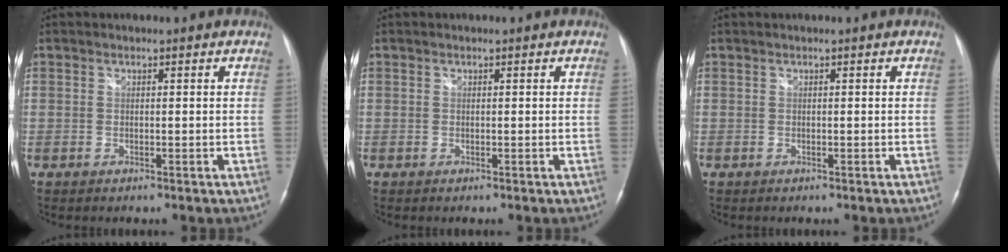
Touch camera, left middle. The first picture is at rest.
{"total": 0.0}
{"total": 0.0}